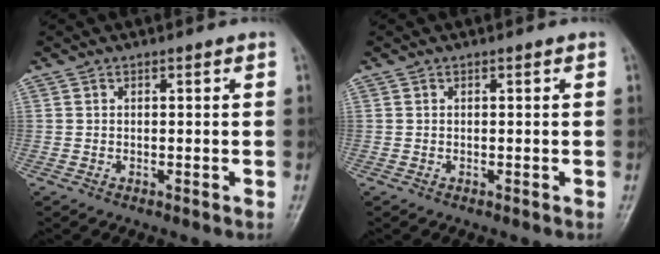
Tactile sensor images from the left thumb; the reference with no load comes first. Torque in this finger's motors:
{"motor_torque": [0.00, 0.00, 0.00, 0.00, 0.00]}